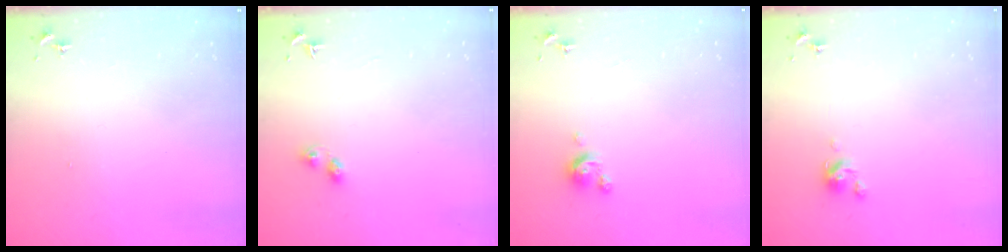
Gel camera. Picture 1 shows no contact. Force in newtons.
{"total": 3.4, "press": 3.4, "slide": 0.1}
{"total": 3.0, "press": 3.0, "slide": 0.3}
{"total": 3.8, "press": 3.8, "slide": 0.3}